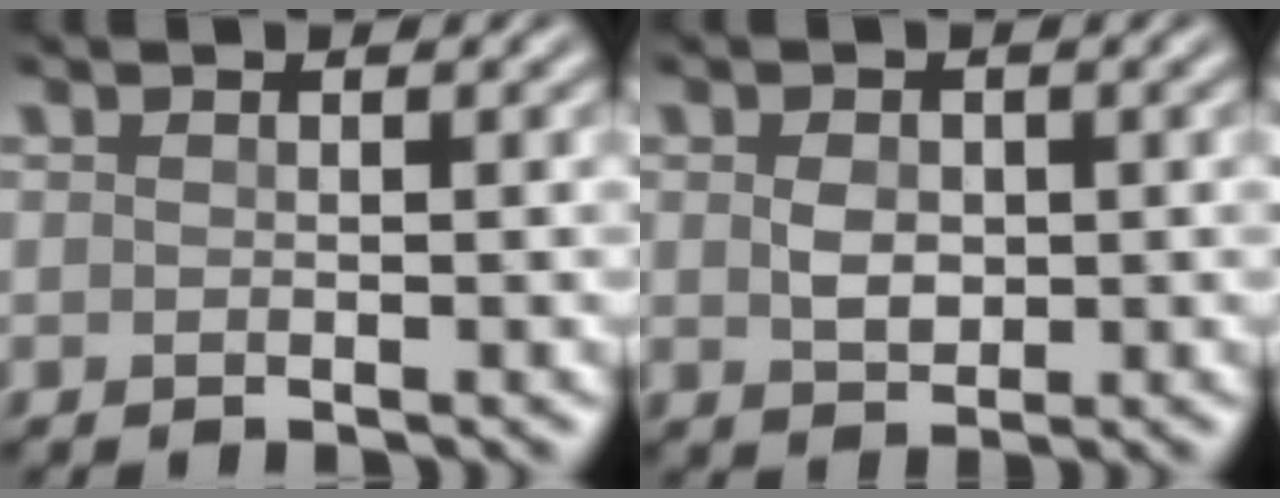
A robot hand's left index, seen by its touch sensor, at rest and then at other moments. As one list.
[{"total": 2.1, "force": [0.1, 1.5, 1.4], "torque": [-0.030, -0.001, 0.003]}]